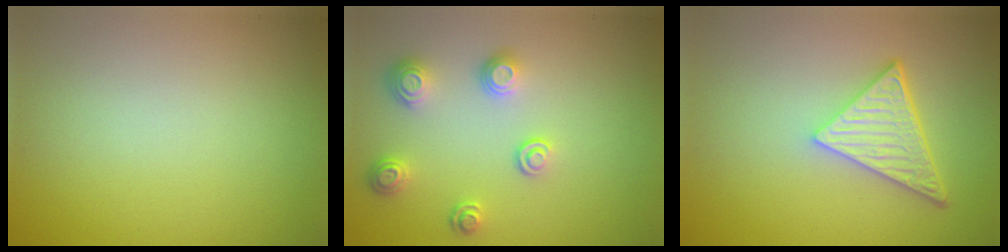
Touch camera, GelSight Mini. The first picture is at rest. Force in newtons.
{"total": 3.1, "press": 2.6, "slide": 1.7}
{"total": 5.1, "press": 3.8, "slide": 3.5}